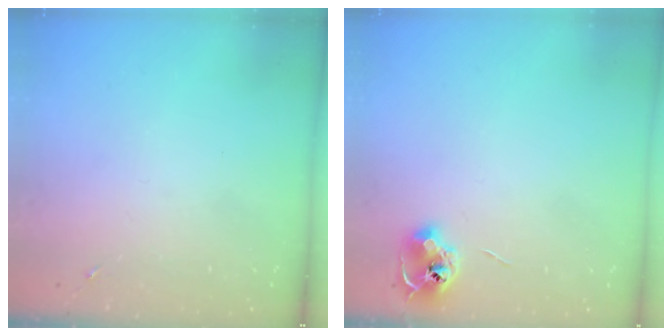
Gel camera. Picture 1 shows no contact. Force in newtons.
{"total": 7.4, "press": 7.4, "slide": 0.7}